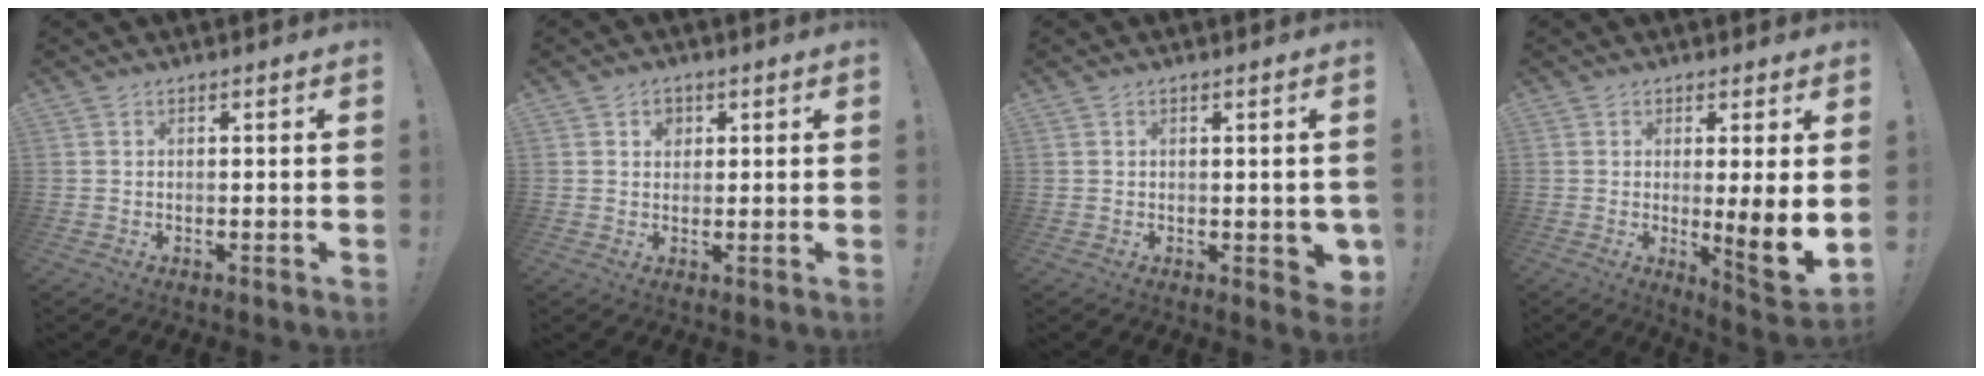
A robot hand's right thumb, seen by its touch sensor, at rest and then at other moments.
{"total": 3.1, "force": [1.3, 2.5, 1.3], "torque": [-0.006, -0.004, 0.019]}
{"total": 2.8, "force": [-0.1, 1.8, 2.2], "torque": [-0.017, 0.002, 0.003]}
{"total": 9.5, "force": [-0.1, 0.1, 9.5], "torque": [-0.120, -0.024, -0.004]}